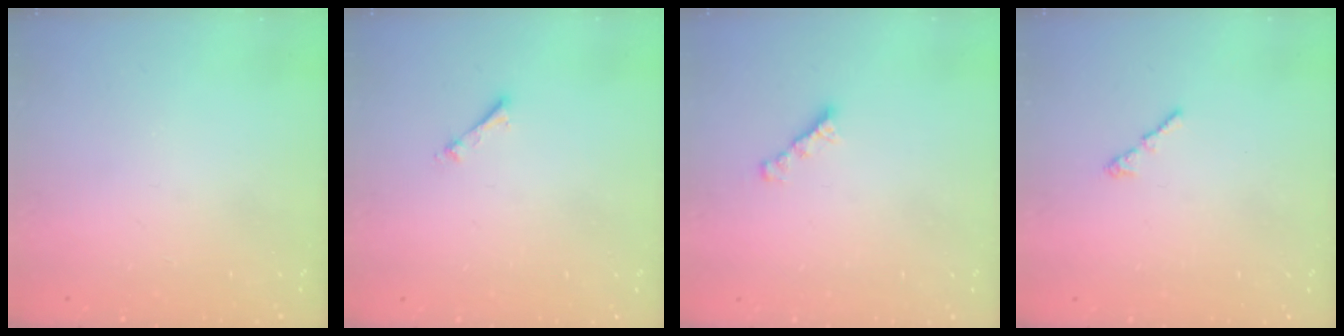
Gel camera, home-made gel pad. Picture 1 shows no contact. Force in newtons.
{"total": 2.7, "press": 2.7, "slide": 0.4}
{"total": 3.0, "press": 3.0, "slide": 0.1}
{"total": 1.2, "press": 1.1, "slide": 0.5}